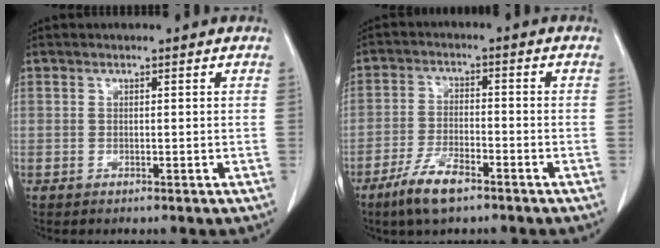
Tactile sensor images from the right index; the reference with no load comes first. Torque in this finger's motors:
{"motor_torque": [0.69, -0.64, 0.40, 0.13]}